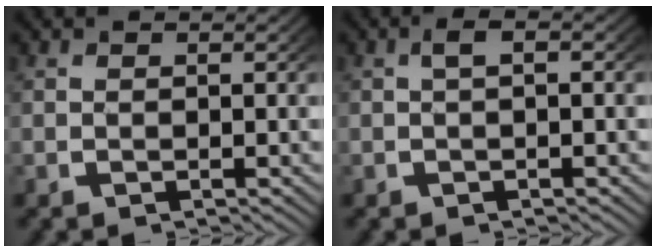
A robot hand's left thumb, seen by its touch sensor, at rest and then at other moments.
{"total": 1.3, "force": [-0.1, 0.3, 1.3], "torque": [-0.024, 0.004, -0.001]}